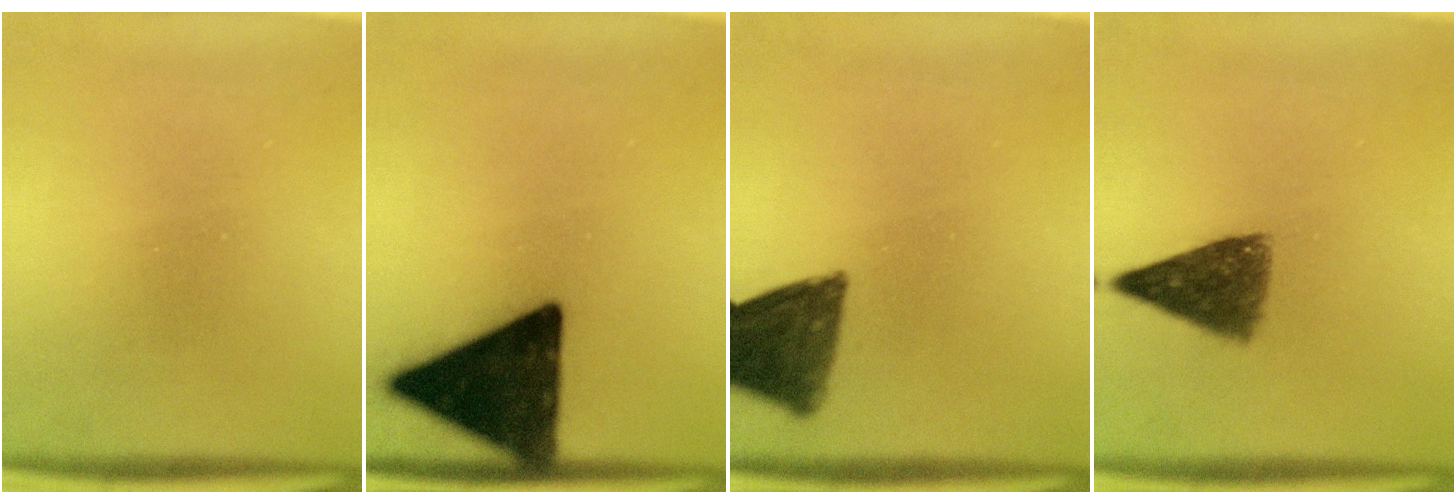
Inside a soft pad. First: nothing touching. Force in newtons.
{"total": 17.1}
{"total": 12.0}
{"total": 7.3}